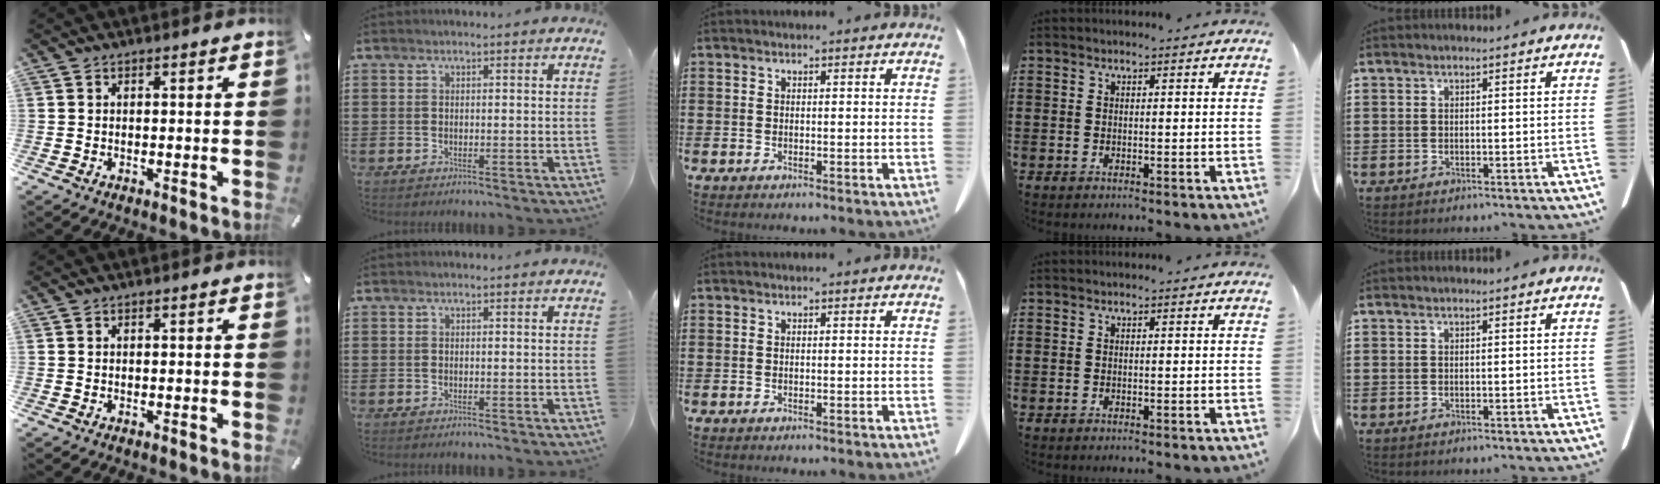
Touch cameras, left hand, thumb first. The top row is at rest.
{}